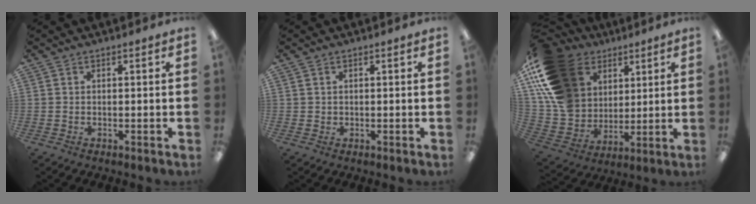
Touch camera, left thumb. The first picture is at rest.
{"total": 0.9, "force": [0.4, 0.8, 0.0], "torque": [-0.001, 0.004, 0.007]}
{"total": 19.9, "force": [8.5, 15.1, 9.8], "torque": [-0.211, -0.035, 0.168]}